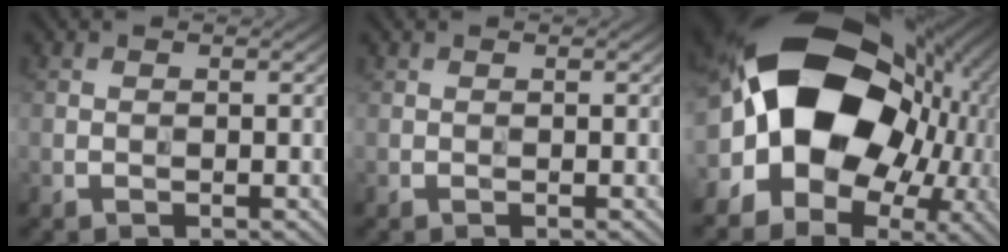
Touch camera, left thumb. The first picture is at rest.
{"total": 0.0}
{"total": 22.3, "force": [0.9, 16.7, 14.6], "torque": [-0.273, -0.032, 0.016]}